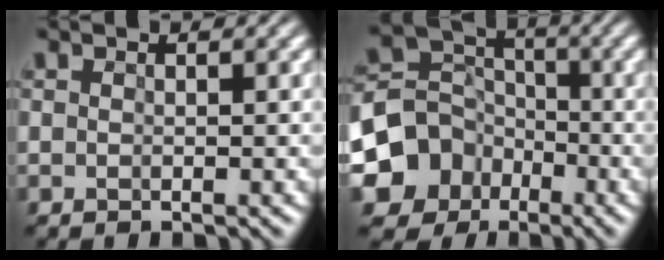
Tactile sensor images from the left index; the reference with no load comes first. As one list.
[{"total": 7.5, "force": [-3.6, 6.2, 2.4], "torque": [-0.066, 0.003, -0.075]}]